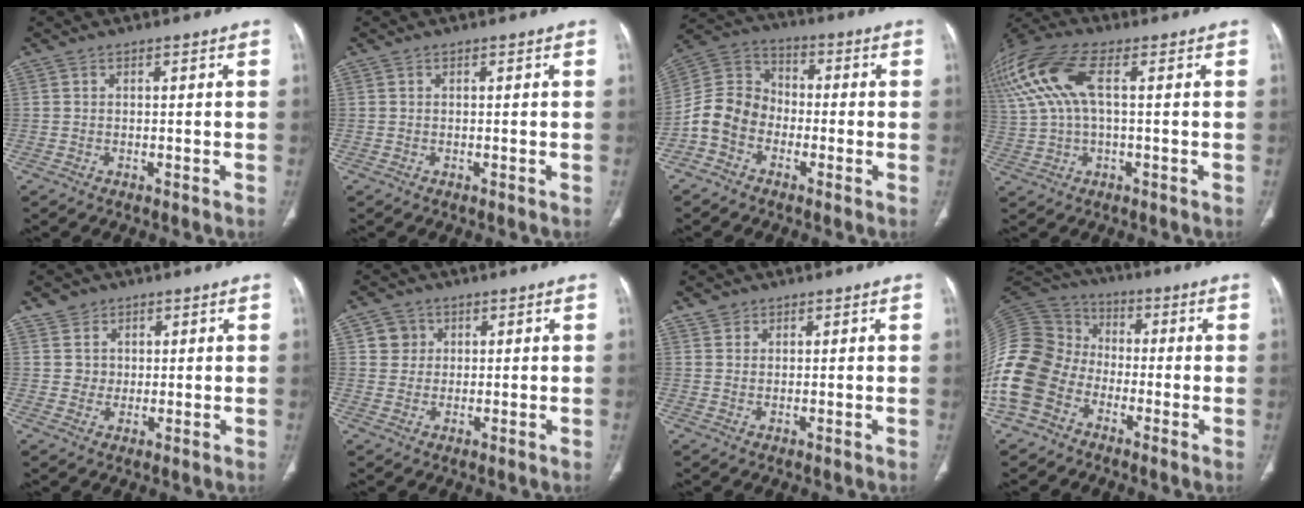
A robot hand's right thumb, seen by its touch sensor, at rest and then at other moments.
{"total": 0.0}
{"total": 9.8, "force": [-3.7, 7.8, 4.5], "torque": [-0.080, 0.045, -0.084]}
{"total": 16.6, "force": [4.3, 7.6, 14.1], "torque": [-0.348, 0.033, 0.076]}
{"total": 4.4, "force": [2.1, 3.8, 0.3], "torque": [0.015, -0.010, 0.038]}
{"total": 4.0, "force": [1.3, 3.7, 0.4], "torque": [0.021, 0.001, 0.022]}
{"total": 2.0, "force": [1.3, 1.6, 0.2], "torque": [0.011, -0.005, 0.017]}
{"total": 20.3, "force": [-6.8, 16.1, 10.2], "torque": [-0.247, 0.064, -0.135]}